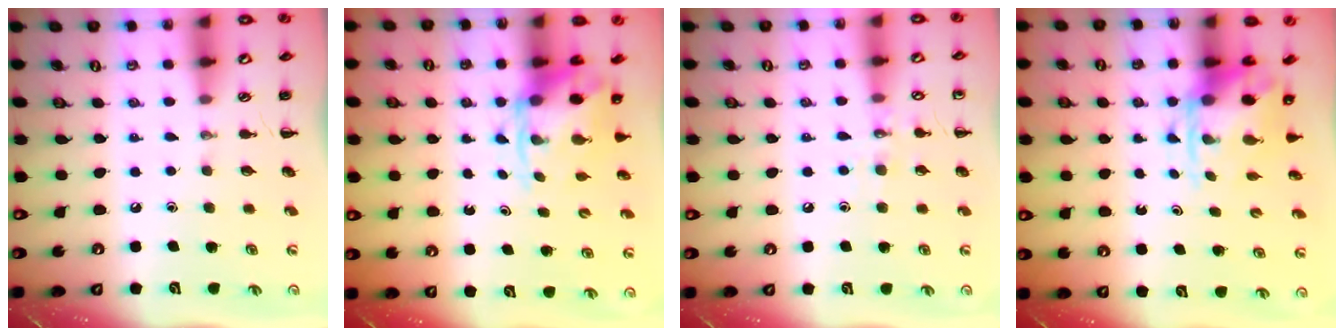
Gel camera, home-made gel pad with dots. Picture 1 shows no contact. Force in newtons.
{"total": 6.6, "press": 6.4, "slide": 1.4}
{"total": 7.5, "press": 7.3, "slide": 1.5}
{"total": 4.9, "press": 4.8, "slide": 0.8}